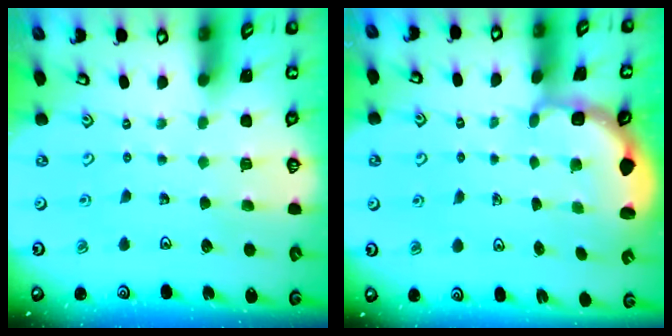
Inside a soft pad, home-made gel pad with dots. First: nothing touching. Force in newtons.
{"total": 2.7, "press": 2.3, "slide": 1.4}